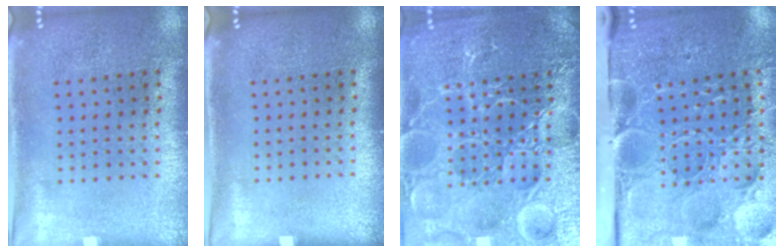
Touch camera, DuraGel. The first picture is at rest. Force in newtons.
{"total": 0.0}
{"total": 7.5, "press": 7.5, "slide": 1.0}
{"total": 5.1, "press": 4.1, "slide": 3.0}